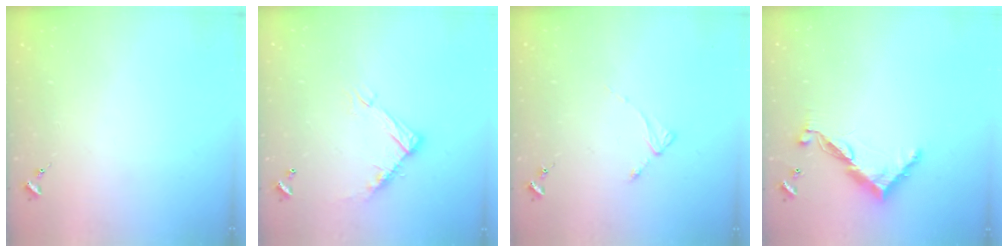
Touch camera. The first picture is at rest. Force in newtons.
{"total": 11.8, "press": 11.8, "slide": 0.5}
{"total": 2.4, "press": 2.4, "slide": 0.3}
{"total": 9.9, "press": 9.9, "slide": 0.2}